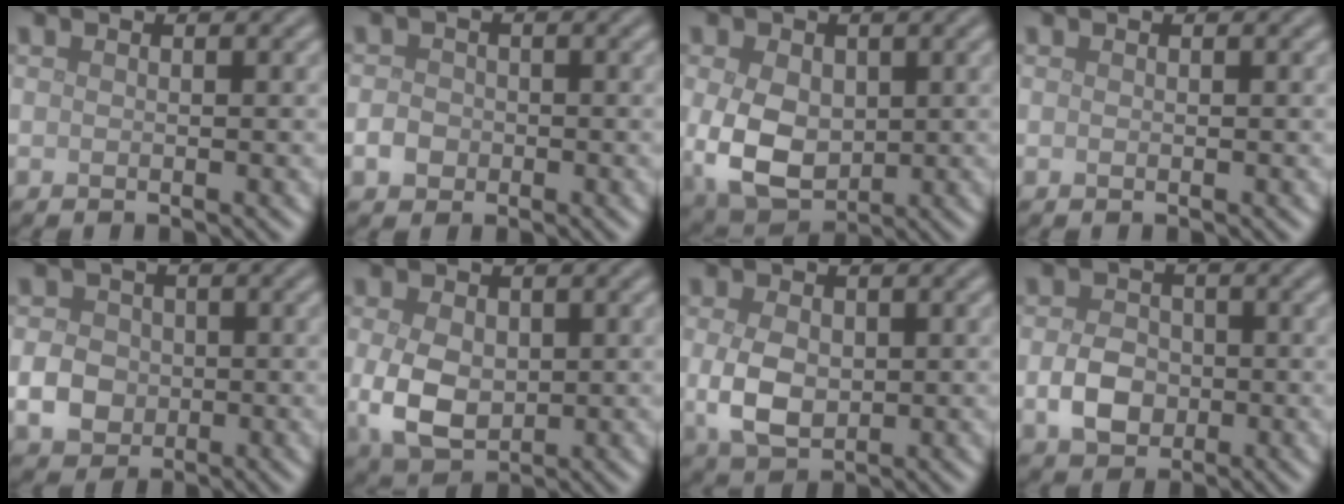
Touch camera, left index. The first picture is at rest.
{"total": 1.6, "force": [-0.5, 1.4, 0.7], "torque": [-0.008, 0.000, -0.014]}
{"total": 6.5, "force": [-0.2, 4.6, 4.5], "torque": [-0.103, -0.012, 0.005]}
{"total": 0.0}
{"total": 3.2, "force": [-0.5, 2.8, 1.5], "torque": [-0.025, 0.001, -0.014]}
{"total": 5.1, "force": [-0.2, 3.5, 3.7], "torque": [-0.085, -0.007, 0.002]}
{"total": 4.3, "force": [-0.1, 2.9, 3.2], "torque": [-0.069, -0.003, 0.001]}
{"total": 3.7, "force": [-0.7, 2.9, 2.3], "torque": [-0.043, 0.001, -0.018]}